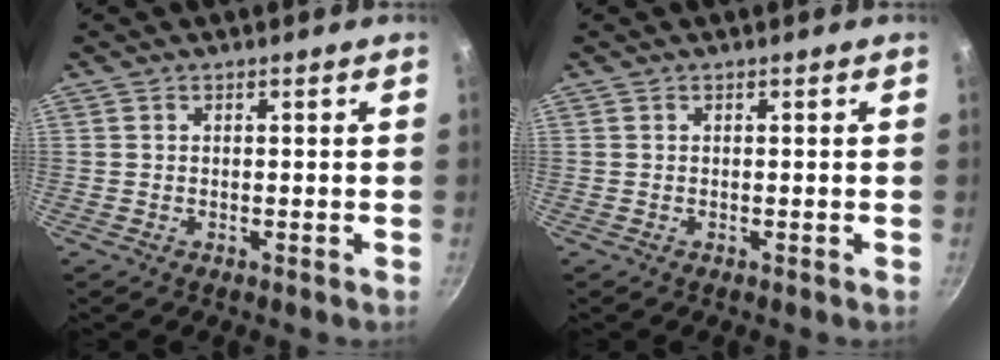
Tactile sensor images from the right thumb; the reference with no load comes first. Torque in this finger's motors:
{"motor_torque": [-0.08, 0.08, -0.38, 0.11, 0.00]}